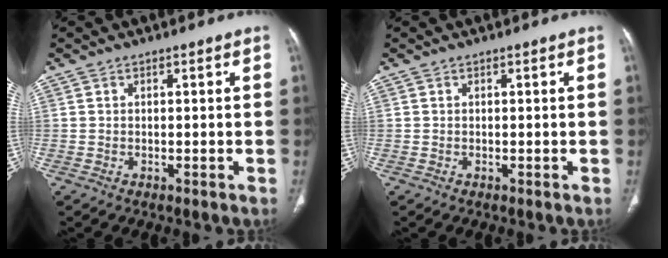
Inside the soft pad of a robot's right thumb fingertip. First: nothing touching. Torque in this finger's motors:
{"motor_torque": [0.00, 0.00, -0.09, 0.00, -0.02]}